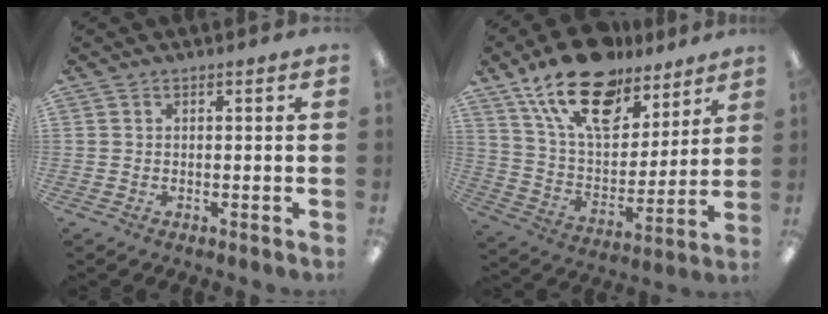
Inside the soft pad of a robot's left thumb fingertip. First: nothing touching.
{"total": 21.0, "force": [13.9, 10.7, 11.5], "torque": [-0.205, -0.072, 0.249]}